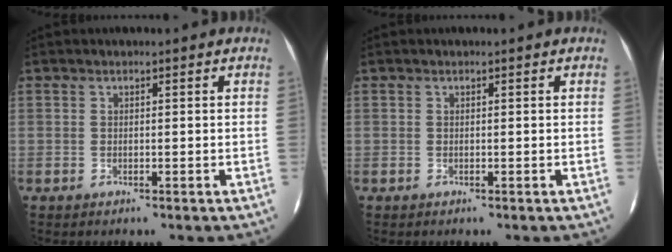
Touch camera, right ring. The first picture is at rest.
{"total": 0.0}